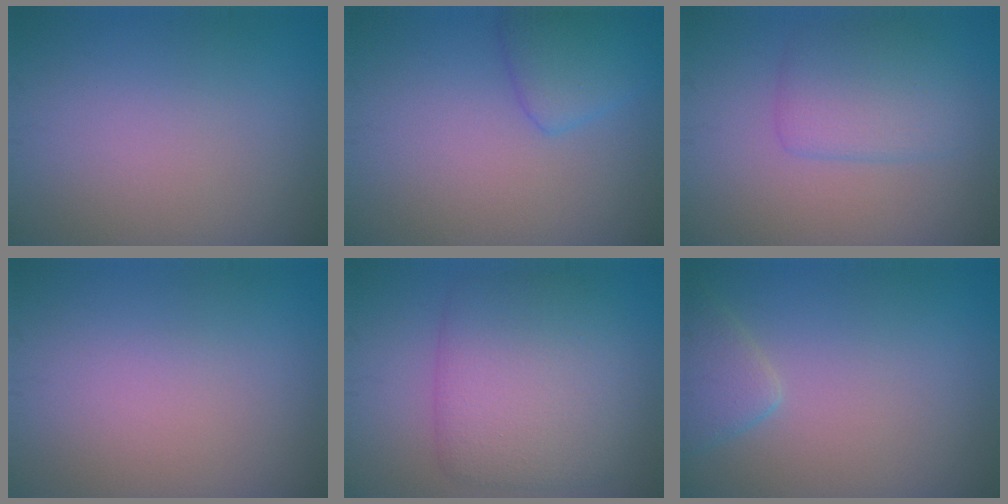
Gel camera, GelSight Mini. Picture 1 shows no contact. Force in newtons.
{"total": 2.8, "press": 2.8, "slide": 0.2}
{"total": 3.6, "press": 3.6, "slide": 0.2}
{"total": 0.0}
{"total": 7.2, "press": 7.1, "slide": 0.2}
{"total": 2.3, "press": 2.2, "slide": 0.2}